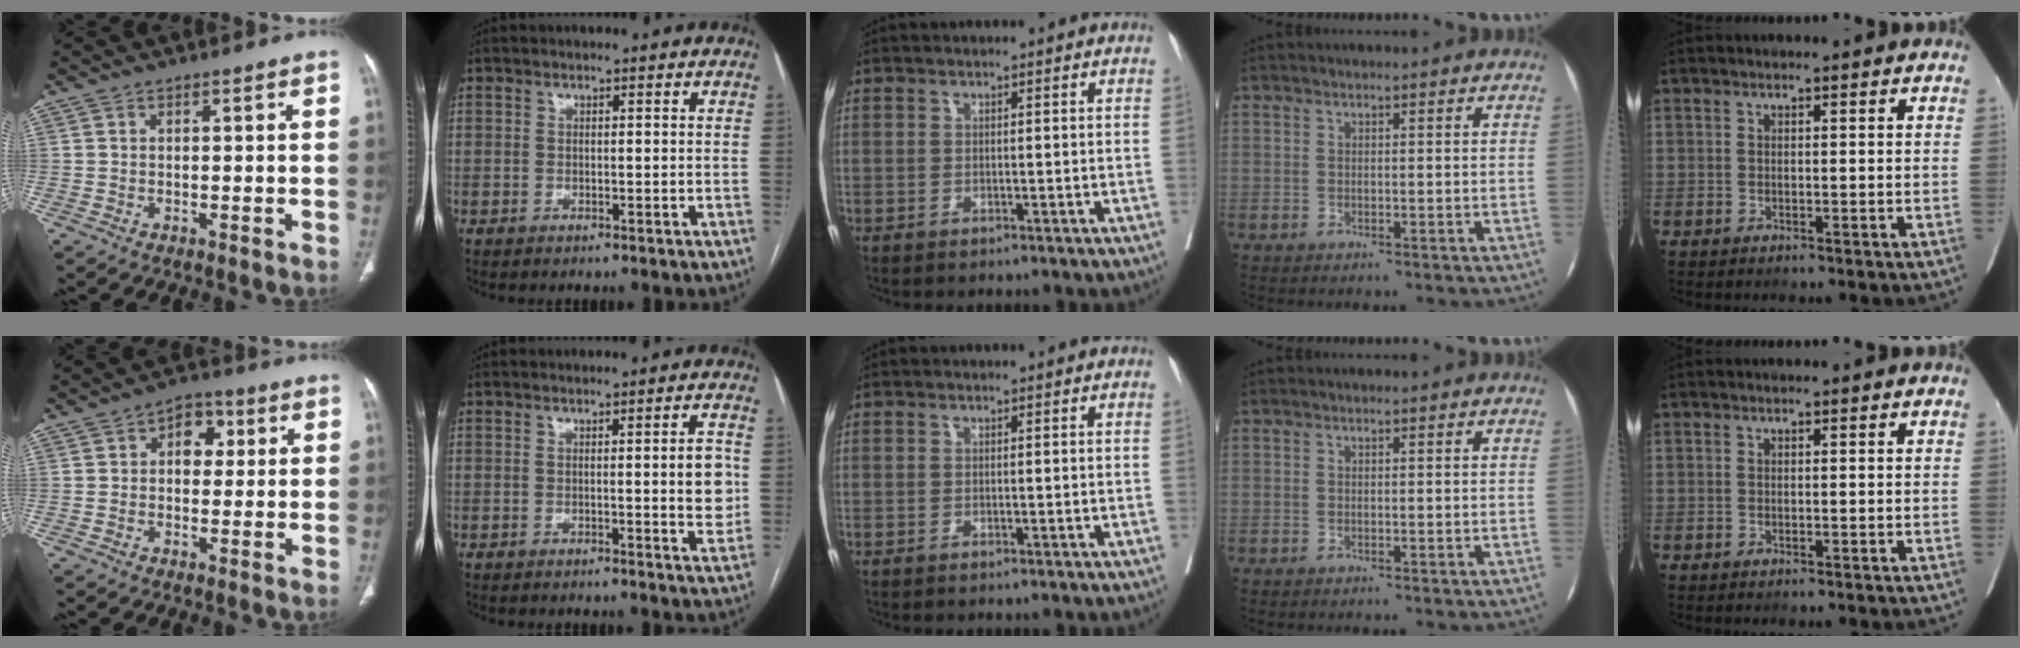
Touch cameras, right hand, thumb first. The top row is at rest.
{"thumb": {"total": 6.1, "force": [1.3, 4.4, 4.0], "torque": [-0.021, 0.007, 0.011]}, "index": {"total": 4.6, "force": [-0.1, 0.6, 4.5], "torque": [-0.055, -0.001, -0.004]}}